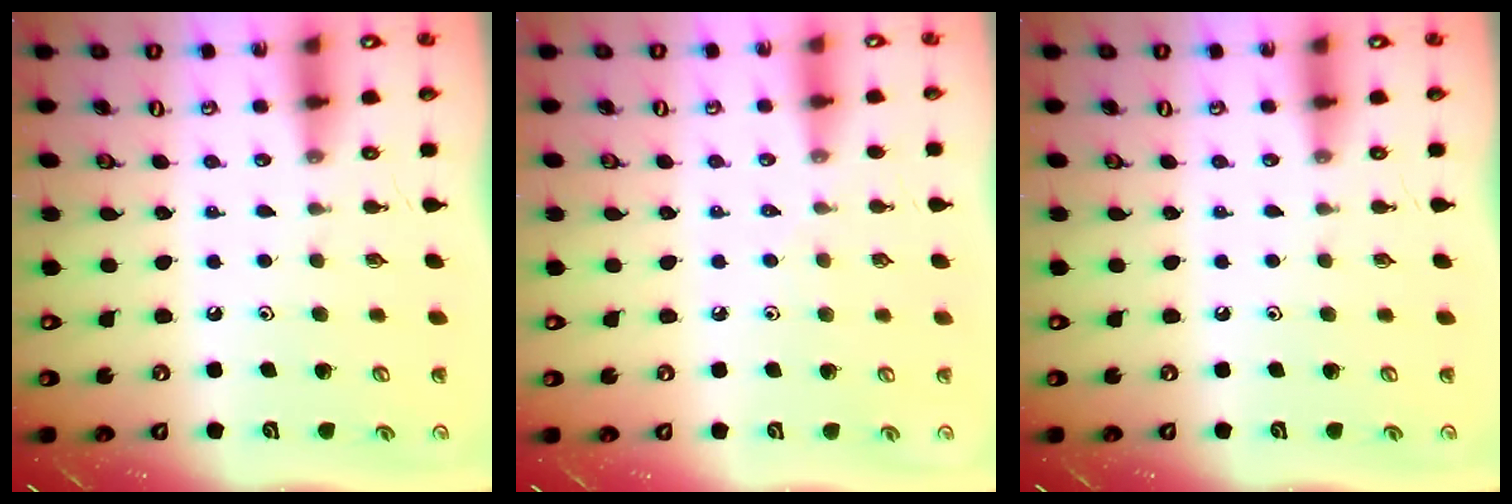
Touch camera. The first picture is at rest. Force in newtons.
{"total": 2.6, "press": 2.6, "slide": 0.5}
{"total": 0.0}